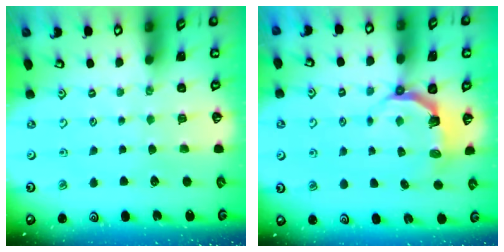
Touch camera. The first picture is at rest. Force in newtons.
{"total": 4.8, "press": 3.2, "slide": 3.6}